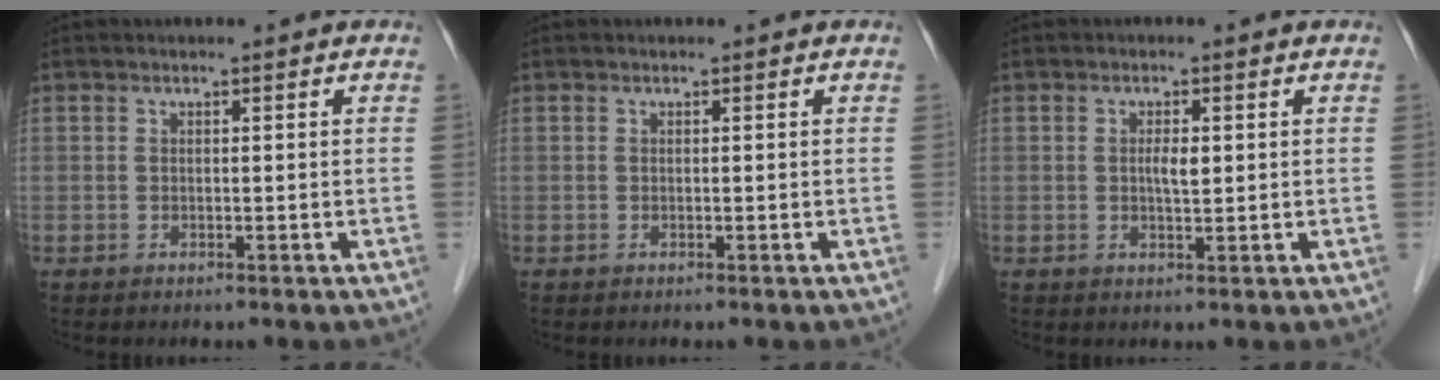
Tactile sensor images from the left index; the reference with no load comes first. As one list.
[{"total": 0.0}, {"total": 2.1, "force": [0.2, 0.6, 2.0], "torque": [-0.038, -0.002, 0.005]}]